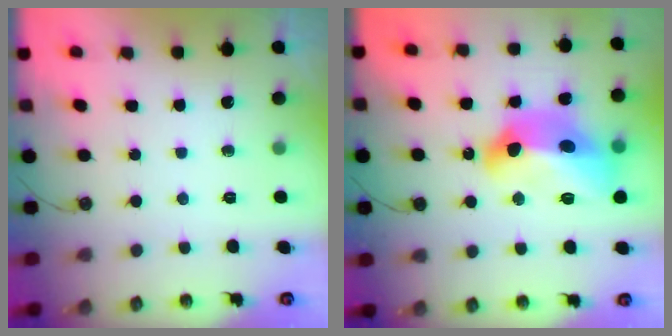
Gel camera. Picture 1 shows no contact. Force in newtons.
{"total": 14.7, "press": 14.6, "slide": 1.5}